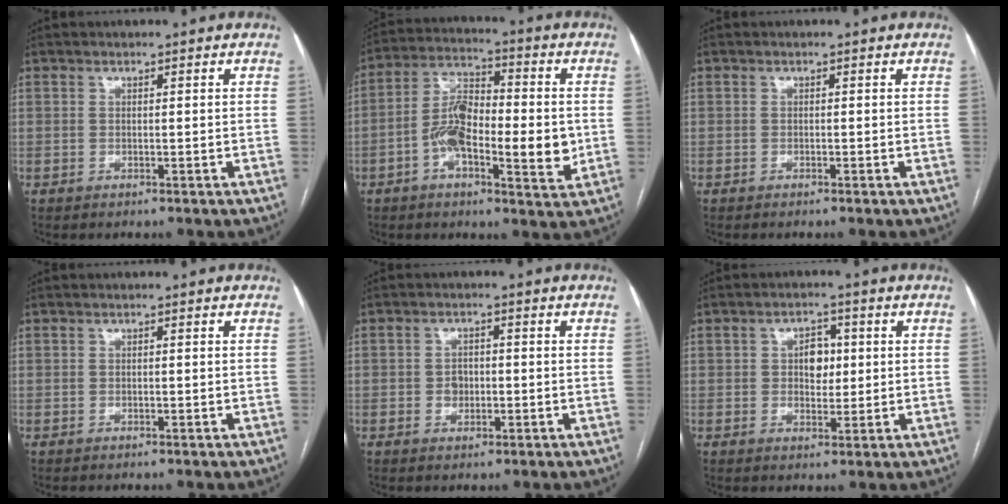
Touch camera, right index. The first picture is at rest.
{"total": 13.1, "force": [-2.0, 4.7, 12.1], "torque": [-0.216, 0.012, -0.039]}
{"total": 0.0}
{"total": 0.0}
{"total": 2.4, "force": [-0.5, 1.9, 1.4], "torque": [-0.019, 0.005, -0.005]}
{"total": 4.1, "force": [0.7, 2.7, 3.0], "torque": [-0.043, 0.010, 0.013]}